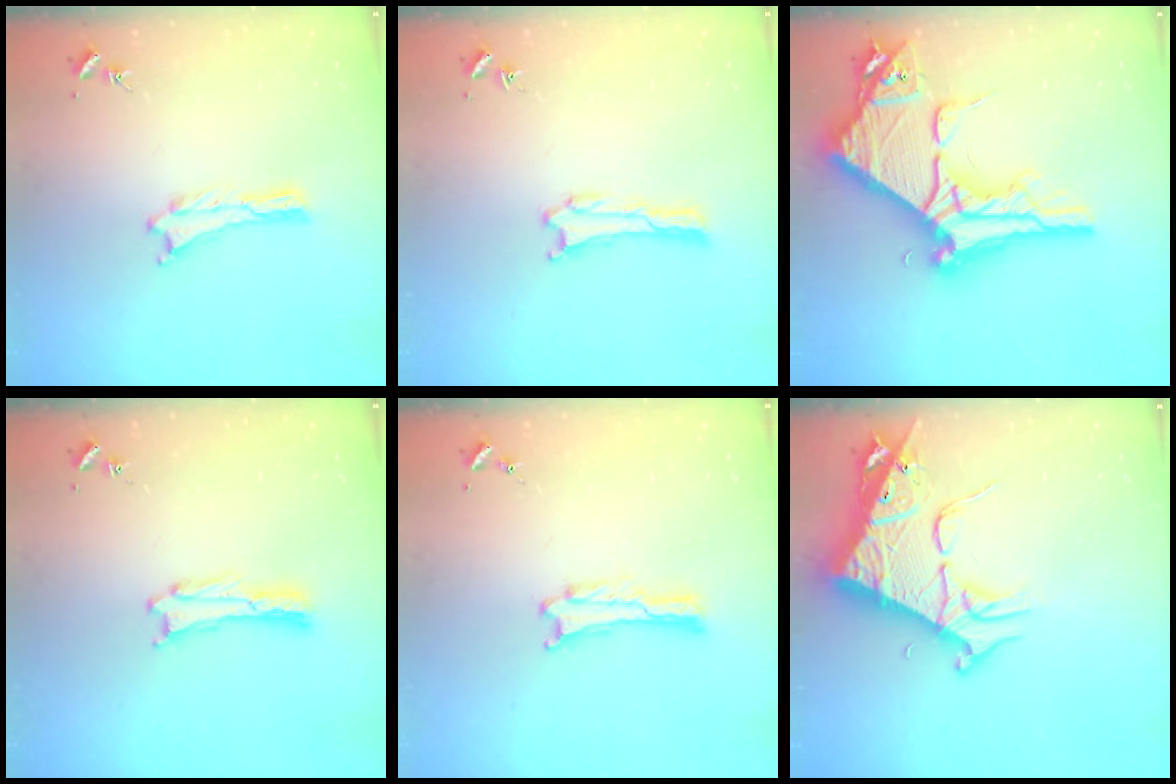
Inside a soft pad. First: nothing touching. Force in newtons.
{"total": 0.0}
{"total": 13.6, "press": 13.6, "slide": 1.4}
{"total": 0.0}
{"total": 0.0}
{"total": 10.3, "press": 10.2, "slide": 1.3}